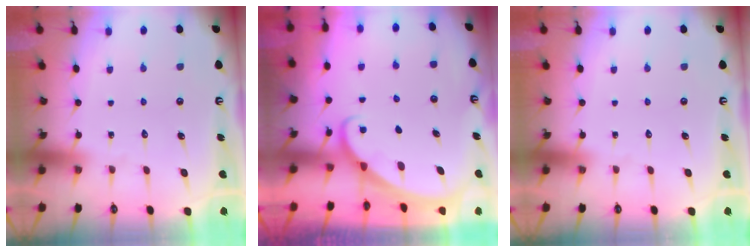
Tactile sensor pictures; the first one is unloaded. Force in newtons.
{"total": 1.6, "press": 1.6, "slide": 0.1}
{"total": 0.0}